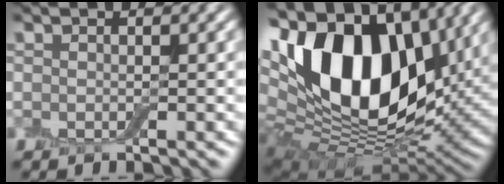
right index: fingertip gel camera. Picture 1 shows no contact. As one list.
[{"total": 19.0, "force": [6.2, 11.6, 13.7], "torque": [-0.252, 0.024, 0.098]}]